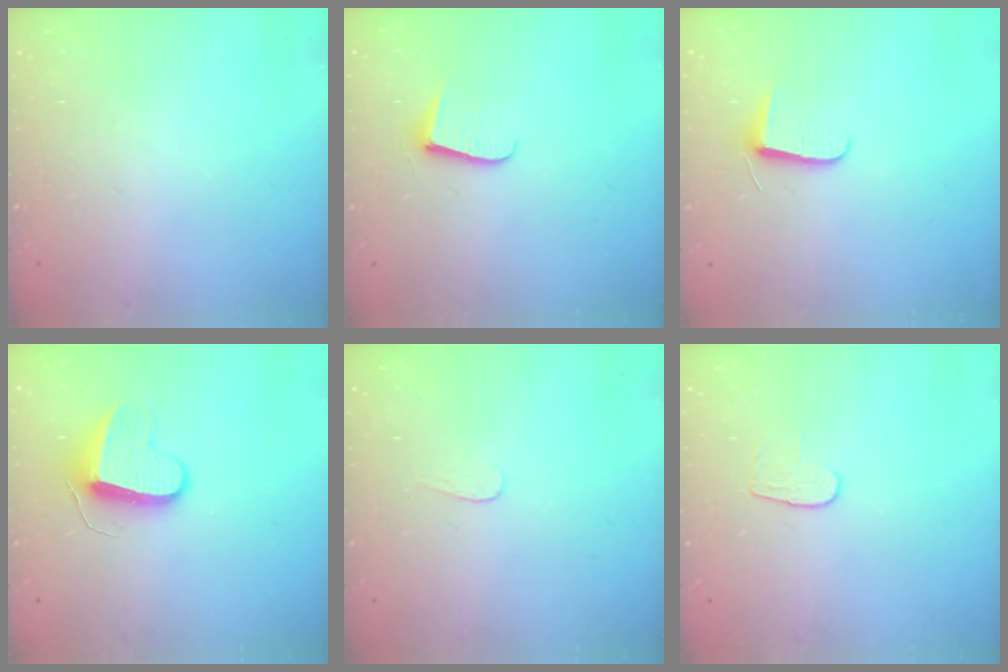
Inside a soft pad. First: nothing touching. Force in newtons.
{"total": 5.9, "press": 5.9, "slide": 0.6}
{"total": 6.2, "press": 6.1, "slide": 0.7}
{"total": 9.4, "press": 9.4, "slide": 0.4}
{"total": 3.5, "press": 3.5, "slide": 0.3}
{"total": 5.4, "press": 5.4, "slide": 0.3}